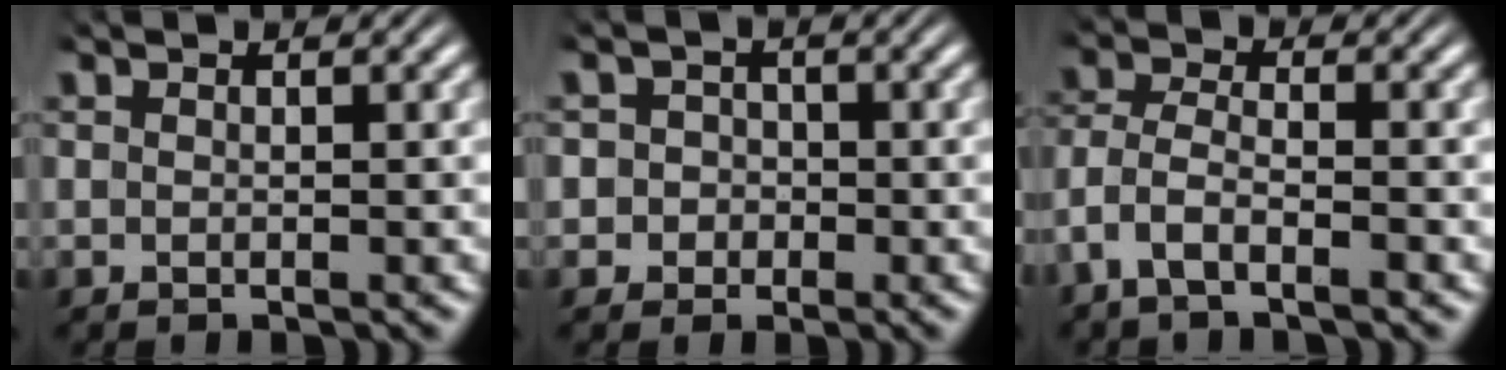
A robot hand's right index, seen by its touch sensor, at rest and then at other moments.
{"total": 3.8, "force": [-0.7, 3.7, 0.7], "torque": [-0.018, 0.000, -0.024]}
{"total": 3.5, "force": [-1.2, 2.7, 2.0], "torque": [-0.069, -0.017, -0.018]}